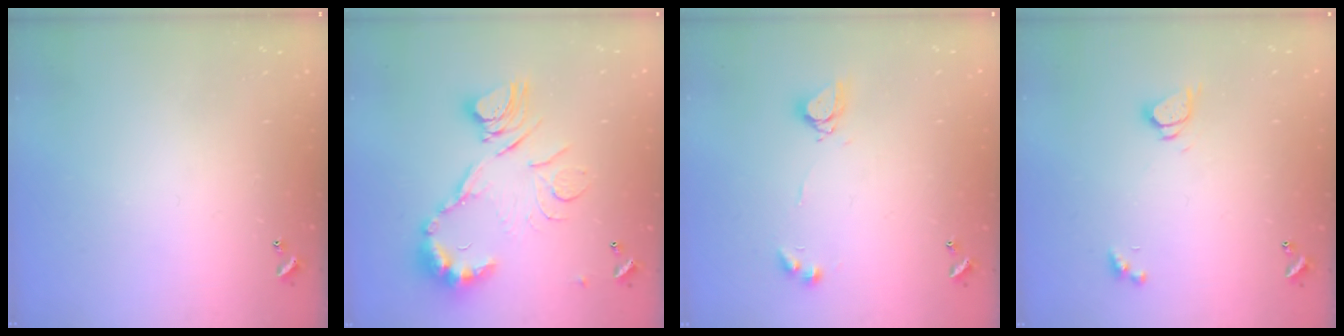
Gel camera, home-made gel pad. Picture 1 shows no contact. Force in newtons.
{"total": 15.5, "press": 15.4, "slide": 1.8}
{"total": 5.7, "press": 5.7, "slide": 0.4}
{"total": 2.7, "press": 2.7, "slide": 0.3}